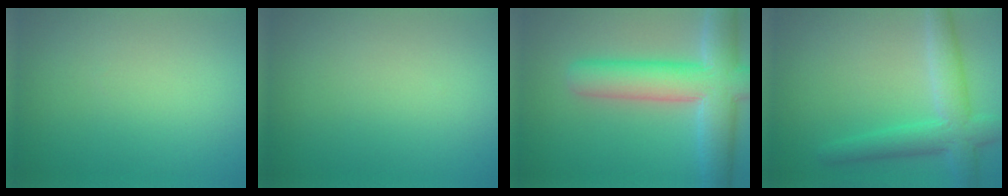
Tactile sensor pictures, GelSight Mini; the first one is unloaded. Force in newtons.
{"total": 0.0}
{"total": 8.7, "press": 8.7, "slide": 0.7}
{"total": 4.8, "press": 4.8, "slide": 0.2}